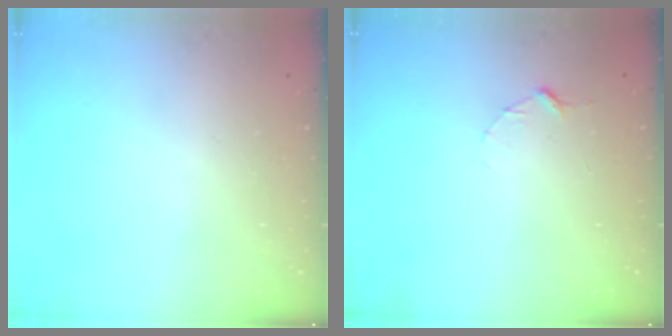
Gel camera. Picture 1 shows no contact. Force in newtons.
{"total": 2.9, "press": 2.9, "slide": 0.3}